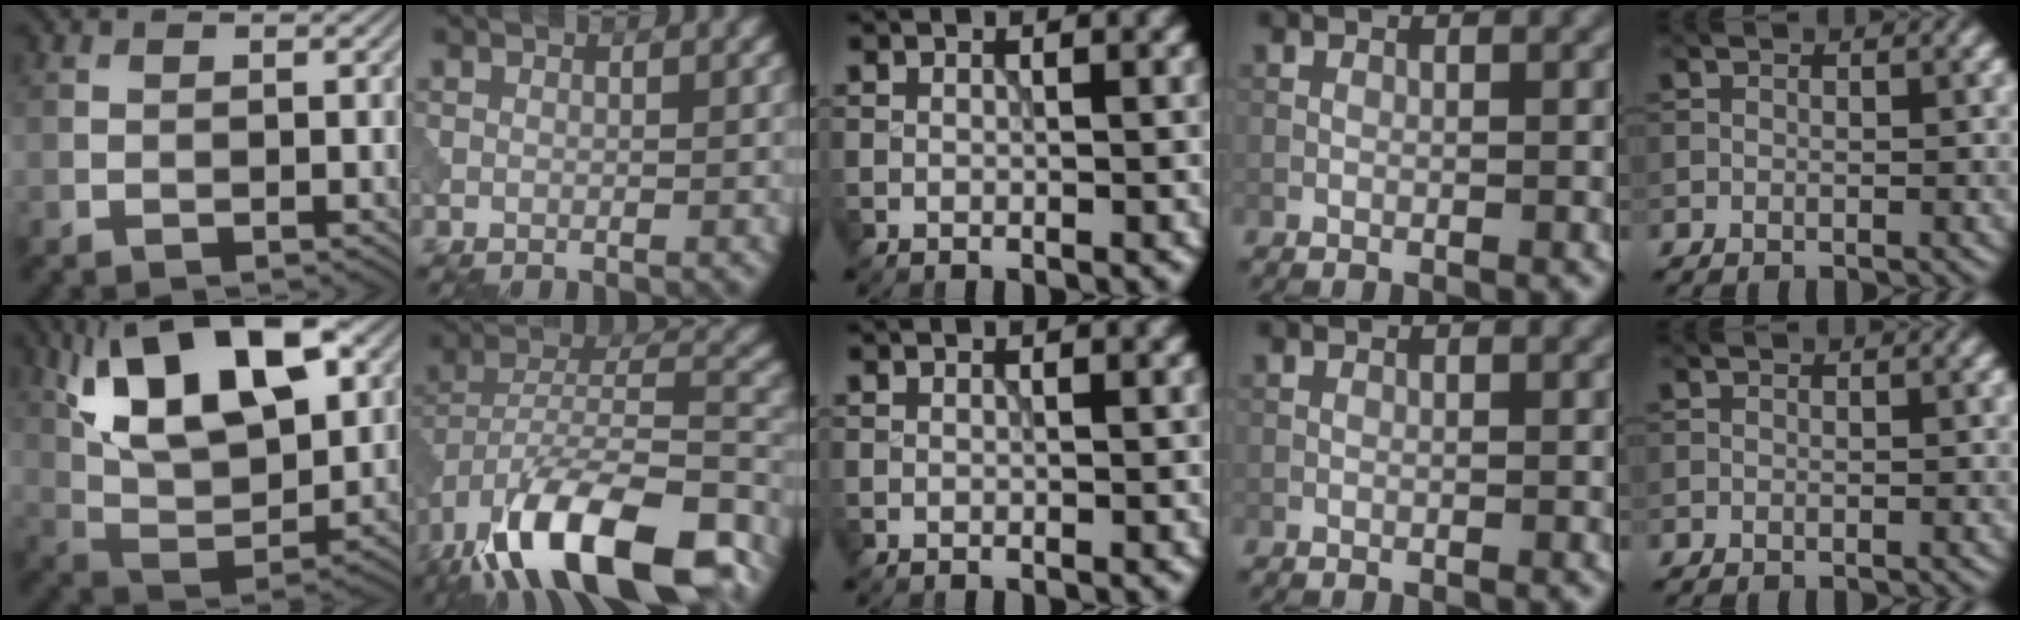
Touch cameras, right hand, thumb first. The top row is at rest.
{"thumb": {"total": 17.9, "force": [8.2, 8.2, 13.6], "torque": [-0.261, 0.016, 0.132]}, "index": {"total": 16.8, "force": [-11.3, 6.1, 10.8], "torque": [-0.205, 0.005, -0.186]}}